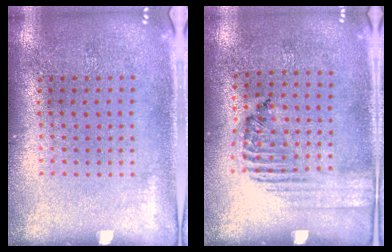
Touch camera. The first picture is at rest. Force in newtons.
{"total": 1.6, "press": 1.2, "slide": 1.0}